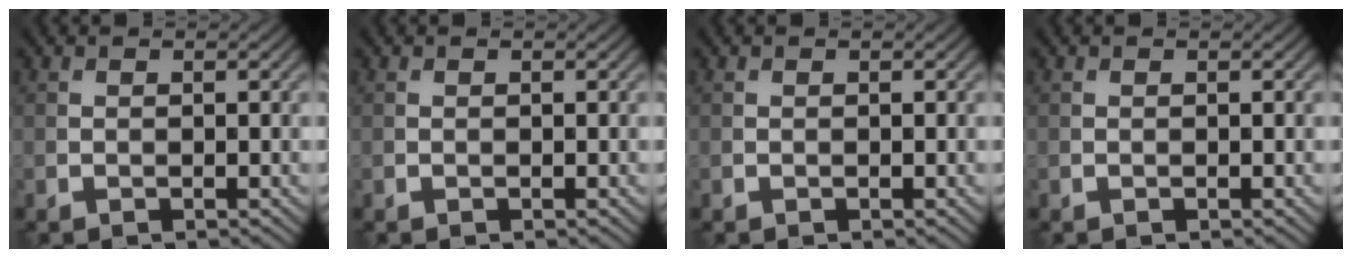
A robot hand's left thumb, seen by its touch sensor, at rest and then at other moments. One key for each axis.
{"total": 0.0}
{"total": 0.0}
{"total": 0.0}